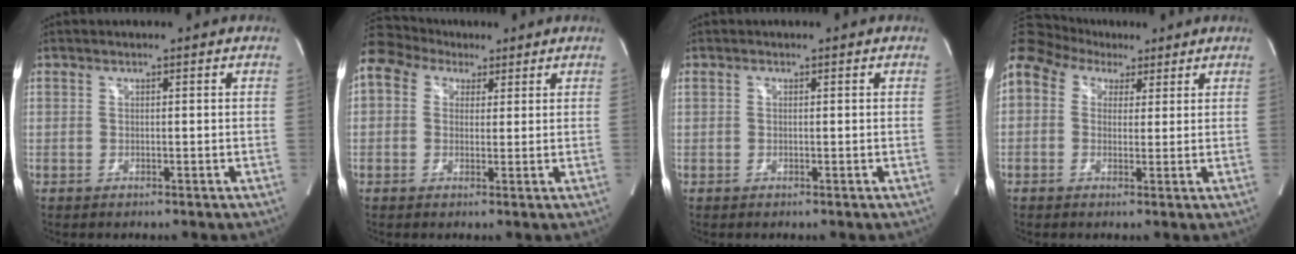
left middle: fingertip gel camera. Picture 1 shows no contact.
{"total": 8.4, "force": [5.6, 5.7, 2.8], "torque": [-0.061, 0.056, 0.105]}
{"total": 0.0}
{"total": 14.0, "force": [7.9, 9.9, 6.0], "torque": [-0.167, 0.087, 0.145]}